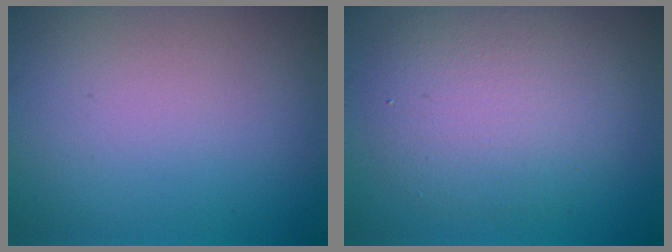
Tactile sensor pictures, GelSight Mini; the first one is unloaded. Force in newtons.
{"total": 6.0, "press": 6.0, "slide": 0.2}